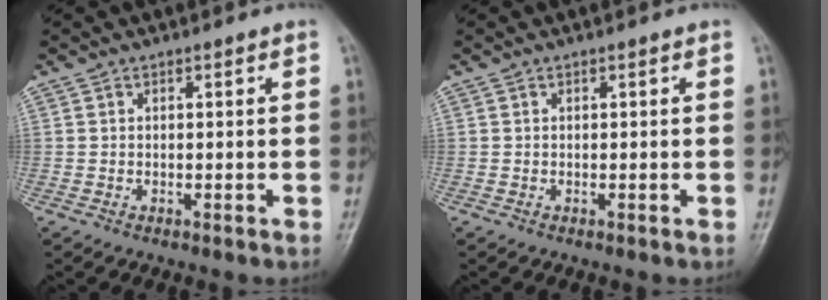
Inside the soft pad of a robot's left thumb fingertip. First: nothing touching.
{"total": 0.0}